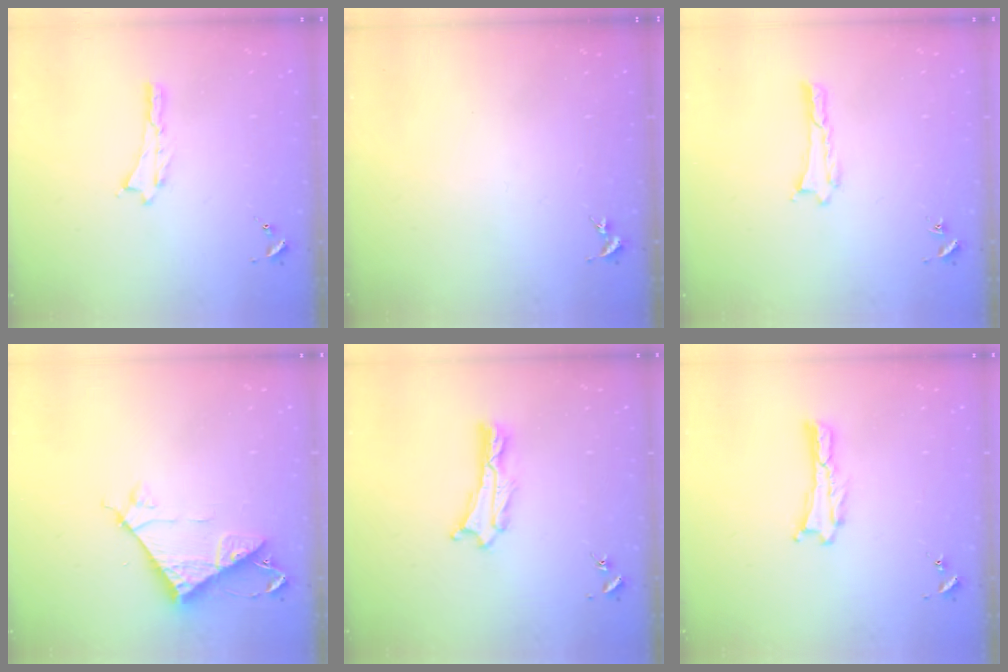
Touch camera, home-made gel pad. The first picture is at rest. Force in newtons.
{"total": 0.0}
{"total": 0.0}
{"total": 7.0, "press": 7.0, "slide": 0.7}
{"total": 1.1, "press": 1.1, "slide": 0.2}
{"total": 0.0}